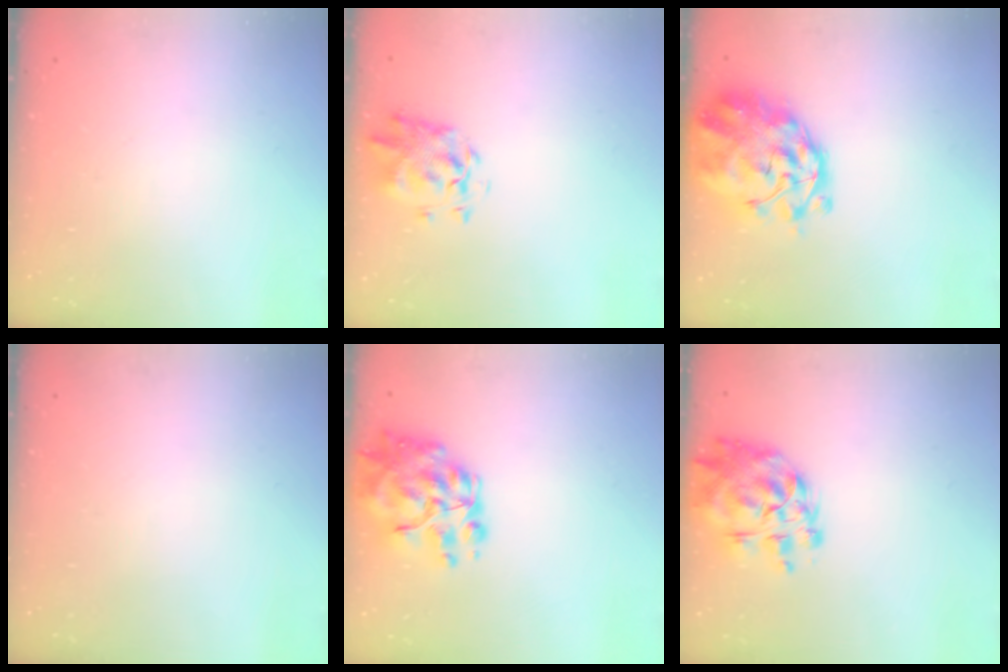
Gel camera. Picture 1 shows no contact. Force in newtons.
{"total": 2.1, "press": 2.1, "slide": 0.6}
{"total": 4.4, "press": 4.0, "slide": 1.9}
{"total": 0.0}
{"total": 13.6, "press": 13.1, "slide": 3.9}
{"total": 10.2, "press": 9.6, "slide": 3.5}